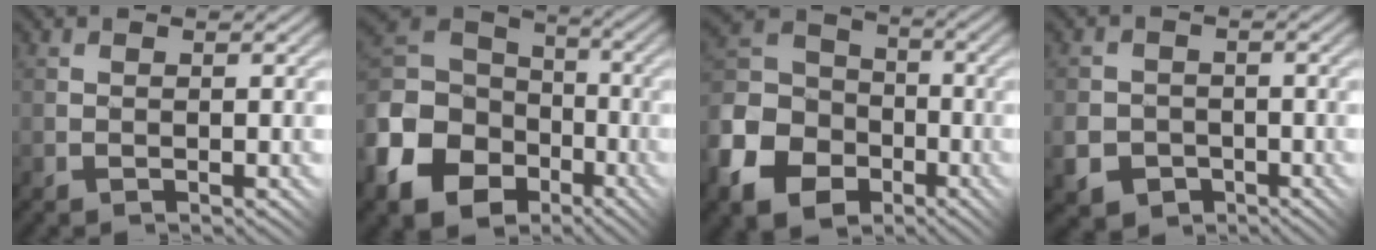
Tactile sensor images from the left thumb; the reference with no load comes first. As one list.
[{"total": 16.8, "force": [-6.9, 12.6, 8.6], "torque": [-0.245, -0.032, -0.120]}, {"total": 13.4, "force": [-5.8, 10.1, 6.6], "torque": [-0.215, -0.032, -0.114]}, {"total": 5.4, "force": [-2.0, 4.8, 1.4], "torque": [-0.043, -0.014, -0.049]}]